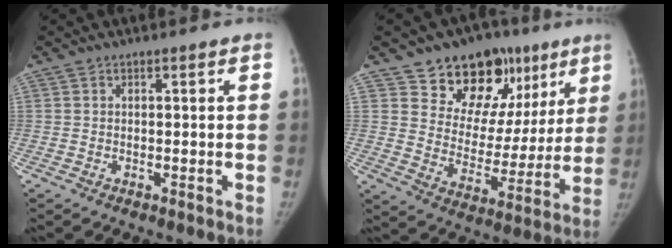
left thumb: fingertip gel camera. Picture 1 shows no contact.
{"total": 19.7, "force": [11.7, 12.8, 9.3], "torque": [-0.060, -0.033, 0.180]}